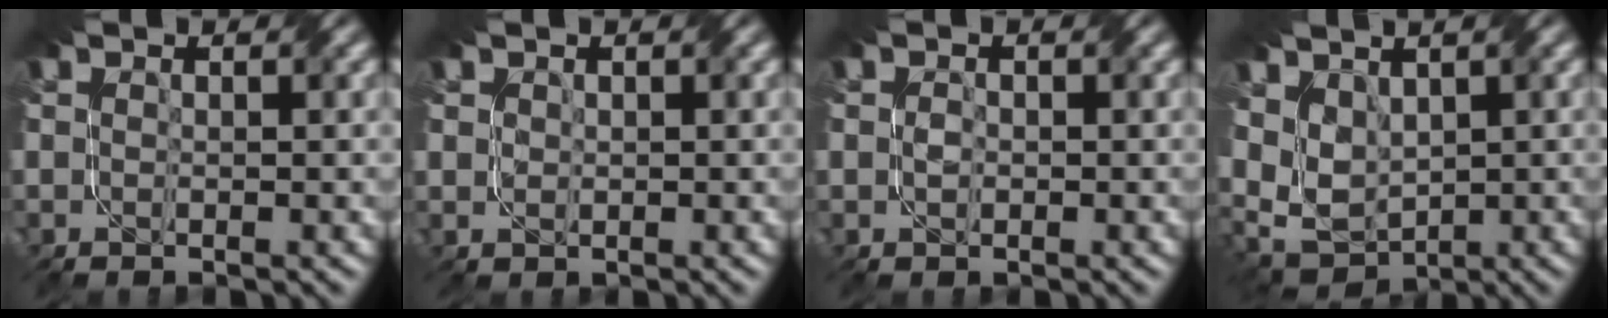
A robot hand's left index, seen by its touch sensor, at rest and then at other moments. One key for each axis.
{"total": 0.7, "fx": 0.1, "fy": 0.7, "fz": 0.1, "tx": -0.007, "ty": -0.004, "tz": 0.007}
{"total": 0.9, "fx": -0.8, "fy": 0.3, "fz": 0.3, "tx": -0.005, "ty": -0.003, "tz": -0.017}
{"total": 5.8, "fx": 2.1, "fy": 3.7, "fz": 4.0, "tx": -0.099, "ty": 0.004, "tz": 0.035}